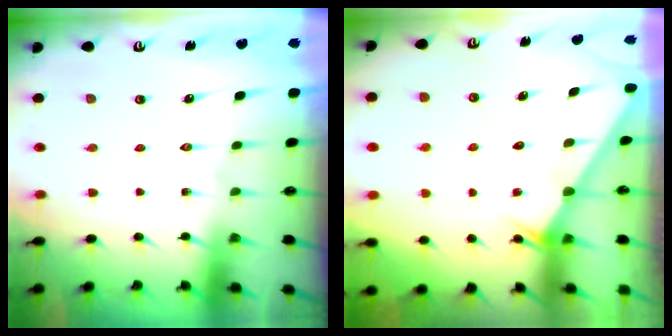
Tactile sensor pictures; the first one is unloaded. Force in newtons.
{"total": 1.4, "press": 1.4, "slide": 0.1}